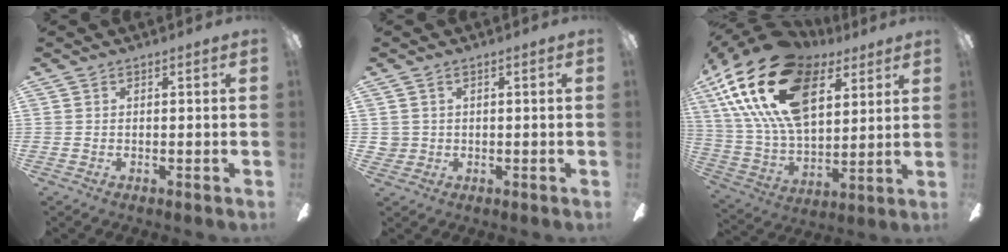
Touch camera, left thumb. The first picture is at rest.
{"total": 2.2, "force": [0.6, 2.1, 0.3], "torque": [-0.010, 0.004, 0.012]}
{"total": 27.3, "force": [13.4, 15.1, 18.4], "torque": [-0.381, -0.050, 0.234]}